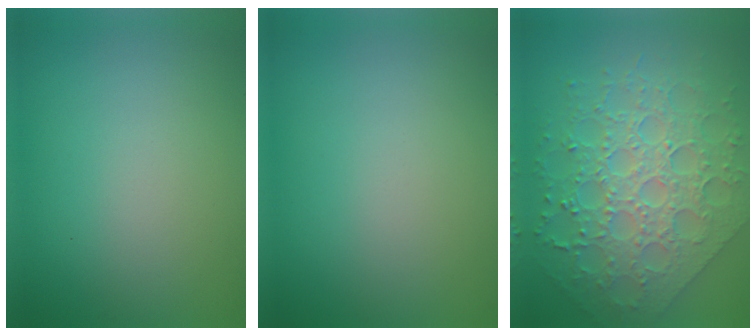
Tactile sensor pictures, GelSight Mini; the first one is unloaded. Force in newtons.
{"total": 0.0}
{"total": 8.1, "press": 6.5, "slide": 4.9}